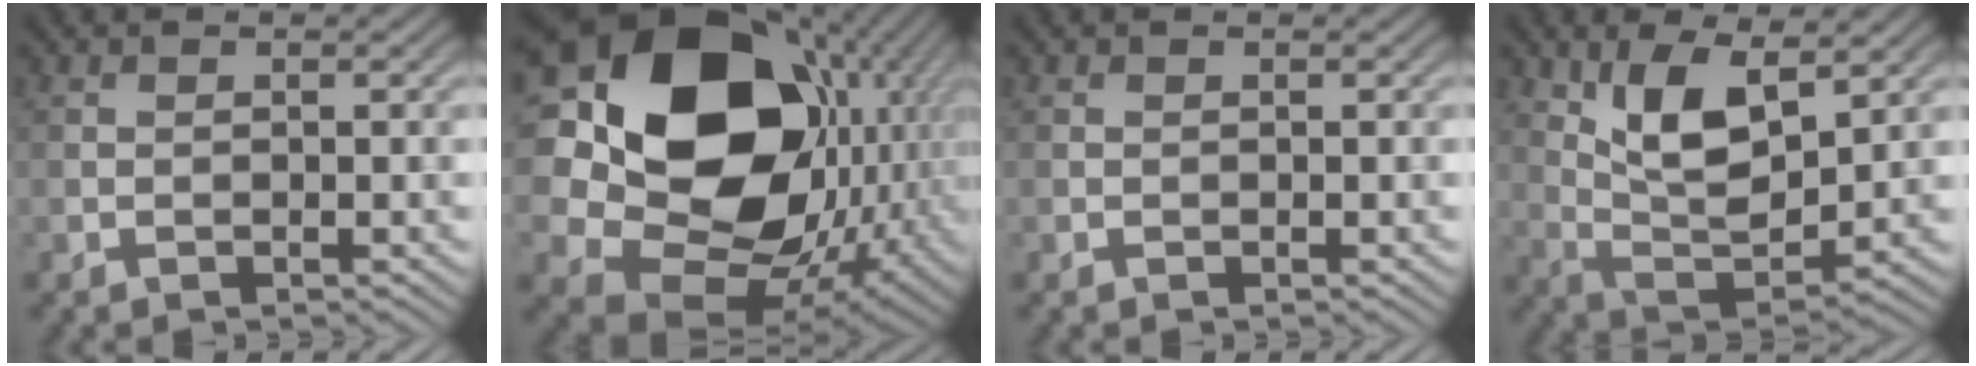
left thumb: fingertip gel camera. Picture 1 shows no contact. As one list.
[{"total": 22.5, "force": [4.6, 17.3, 13.6], "torque": [-0.313, -0.024, 0.124]}, {"total": 0.0}, {"total": 9.4, "force": [4.4, 4.0, 7.3], "torque": [-0.149, -0.002, 0.089]}]